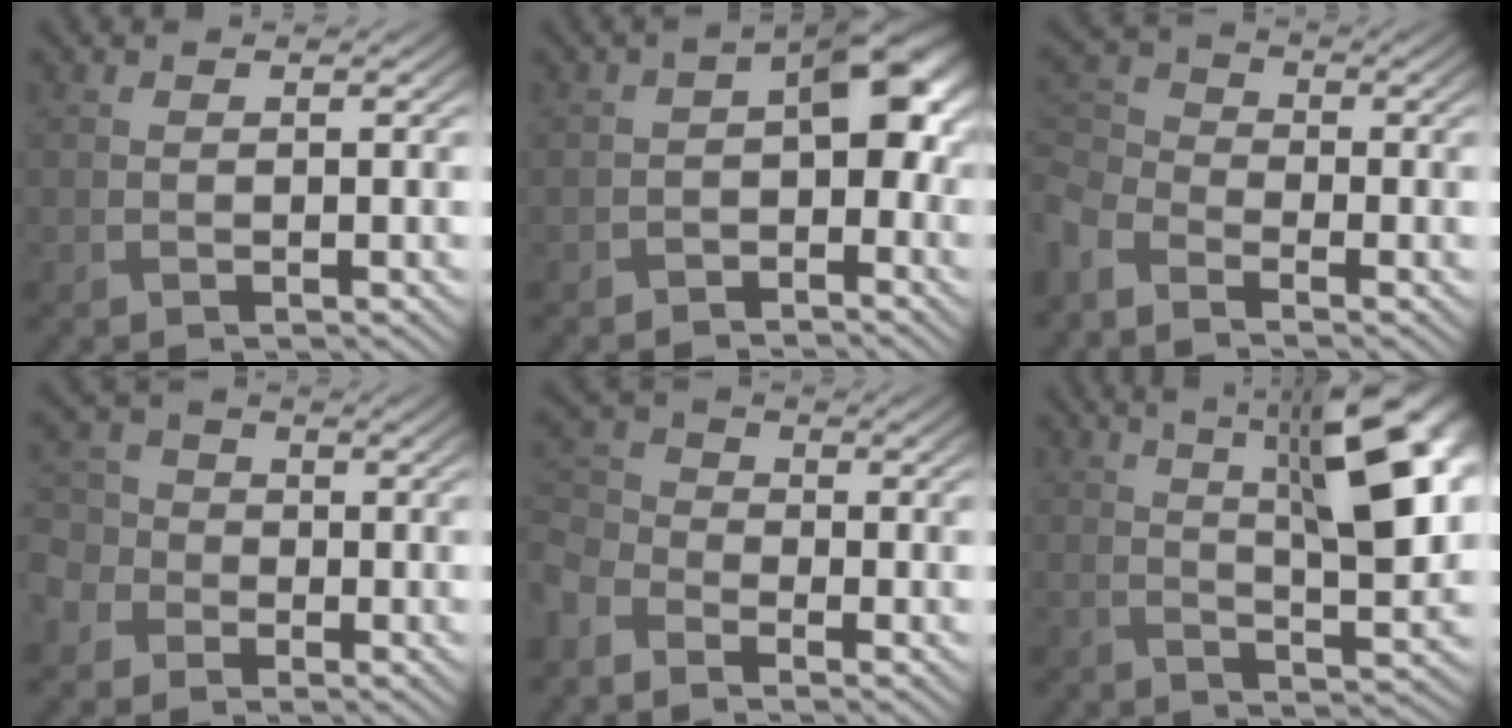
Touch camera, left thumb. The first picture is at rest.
{"total": 5.9, "force": [-1.6, 3.3, 4.6], "torque": [-0.059, 0.003, -0.033]}
{"total": 4.9, "force": [-3.6, 2.6, 2.1], "torque": [-0.060, -0.007, -0.090]}
{"total": 5.2, "force": [-1.6, 4.6, 1.8], "torque": [-0.060, -0.003, -0.047]}
{"total": 5.2, "force": [-3.8, 3.1, 1.9], "torque": [-0.061, -0.007, -0.094]}
{"total": 13.5, "force": [4.5, 3.9, 12.1], "torque": [-0.152, 0.025, 0.059]}